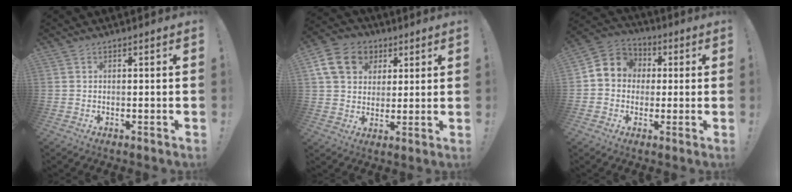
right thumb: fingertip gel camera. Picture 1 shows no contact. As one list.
[{"total": 14.6, "force": [5.3, 11.7, 6.9], "torque": [-0.092, -0.015, 0.109]}, {"total": 8.0, "force": [0.5, 7.5, 2.9], "torque": [-0.038, 0.011, 0.016]}]